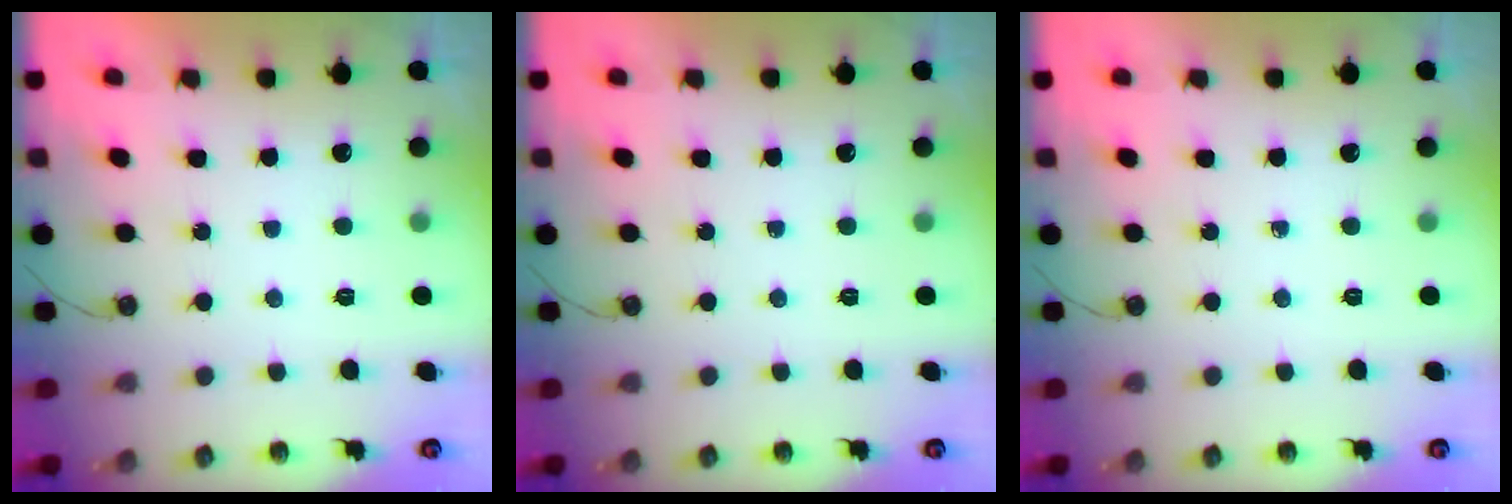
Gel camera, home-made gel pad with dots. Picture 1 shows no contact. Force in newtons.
{"total": 0.0}
{"total": 0.0}